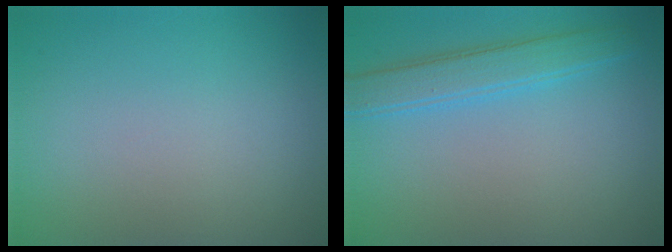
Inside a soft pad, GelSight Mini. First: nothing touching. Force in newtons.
{"total": 2.4, "press": 2.4, "slide": 0.2}